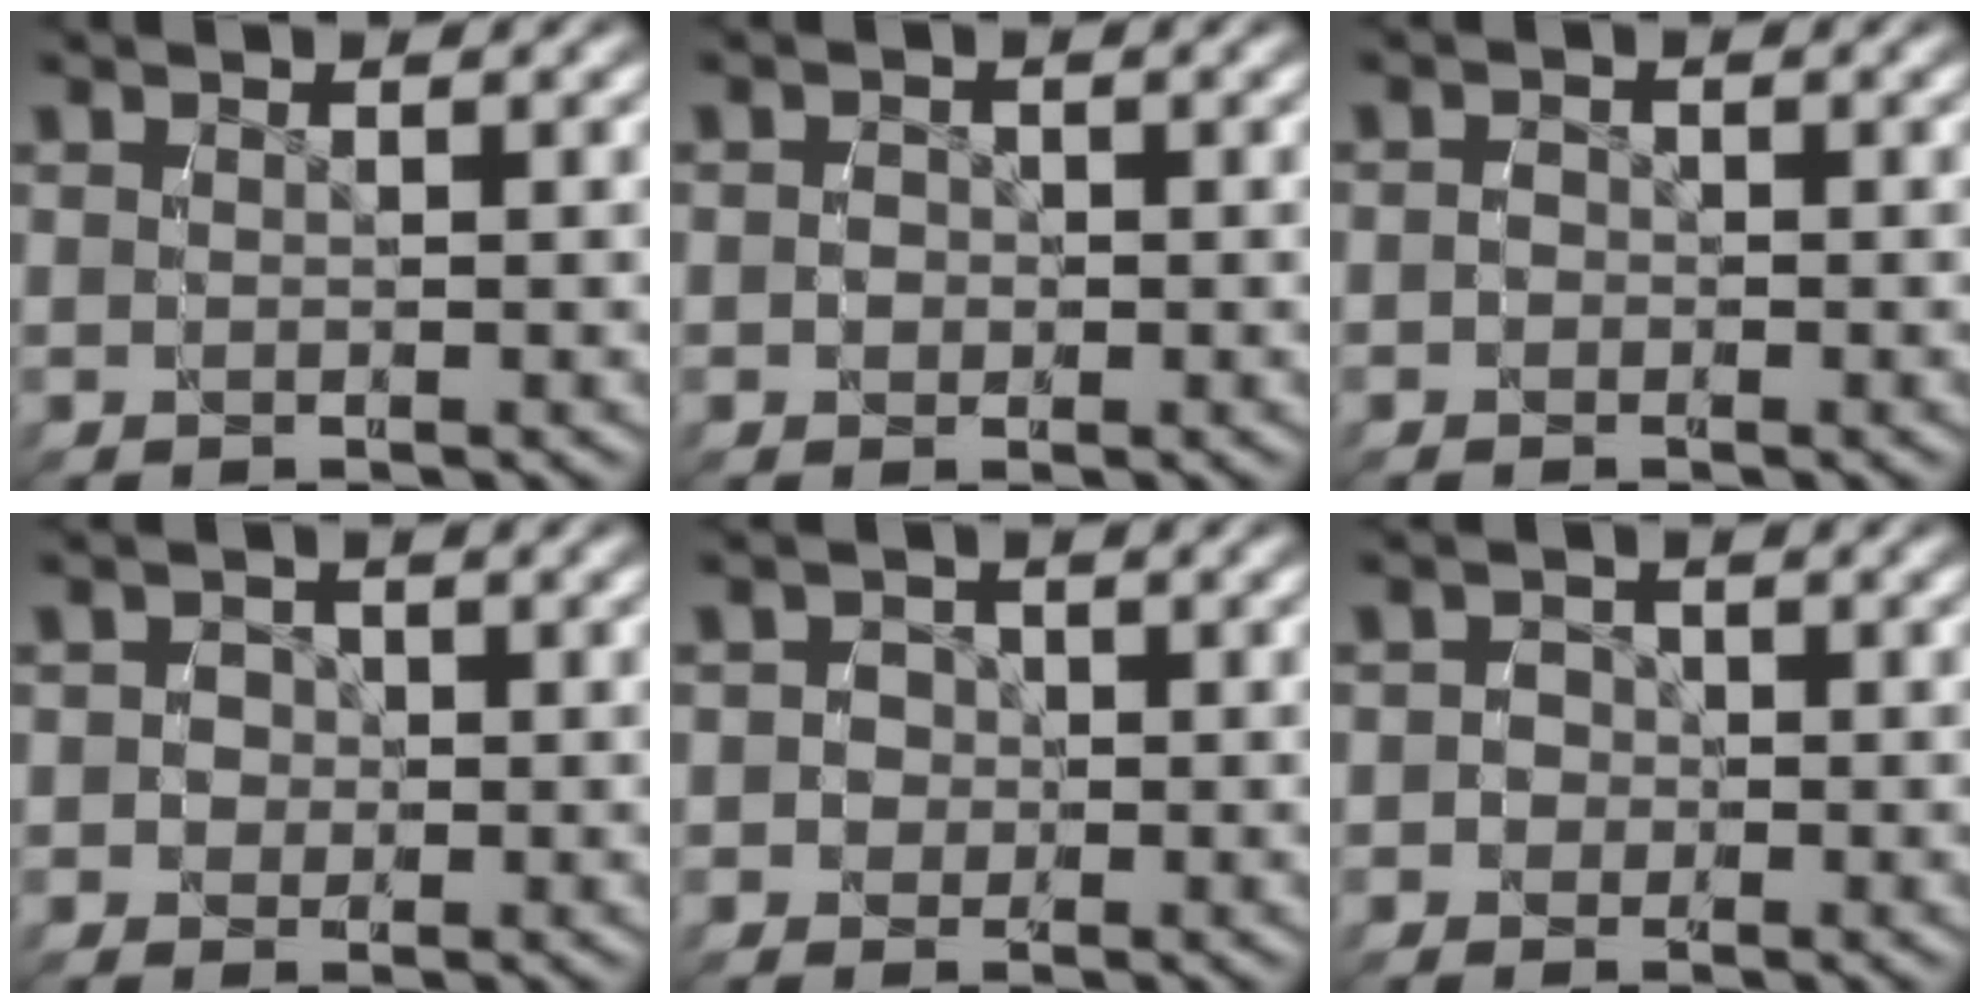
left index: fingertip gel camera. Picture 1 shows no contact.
{"total": 1.1, "force": [-0.3, 1.1, 0.0], "torque": [-0.004, 0.000, -0.008]}
{"total": 1.4, "force": [-0.7, 1.2, 0.0], "torque": [-0.006, -0.004, -0.015]}
{"total": 2.5, "force": [-0.5, 2.5, 0.4], "torque": [-0.013, -0.006, -0.010]}
{"total": 3.2, "force": [-0.6, 3.1, 0.4], "torque": [-0.016, -0.007, -0.013]}
{"total": 2.7, "force": [-0.8, 2.6, 0.1], "torque": [-0.010, -0.007, -0.018]}